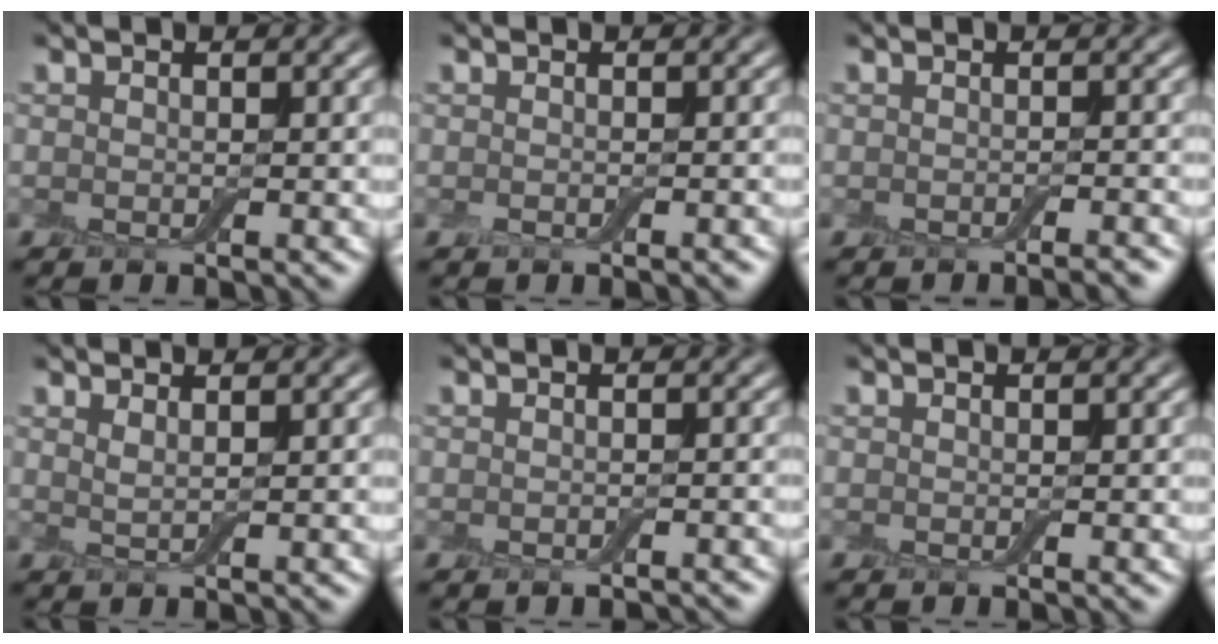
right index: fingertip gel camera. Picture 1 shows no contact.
{"total": 0.8, "force": [-0.6, 0.2, 0.5], "torque": [-0.010, -0.003, -0.008]}
{"total": 1.7, "force": [-1.2, 0.3, 1.2], "torque": [-0.005, -0.001, -0.019]}
{"total": 1.3, "force": [0.9, 0.4, 0.9], "torque": [-0.013, -0.001, 0.012]}
{"total": 1.1, "force": [-0.9, 0.2, 0.6], "torque": [-0.009, -0.005, -0.012]}
{"total": 0.0}